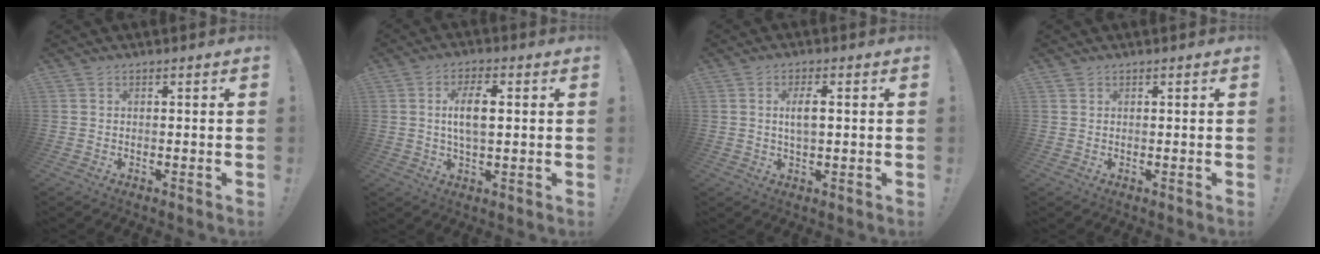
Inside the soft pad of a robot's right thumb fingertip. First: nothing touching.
{"total": 8.2, "force": [1.3, 3.5, 7.3], "torque": [-0.127, -0.003, 0.014]}
{"total": 4.6, "force": [0.7, 1.6, 4.3], "torque": [-0.065, -0.002, 0.009]}
{"total": 0.6, "force": [0.4, 0.4, 0.0], "torque": [0.006, -0.002, 0.007]}